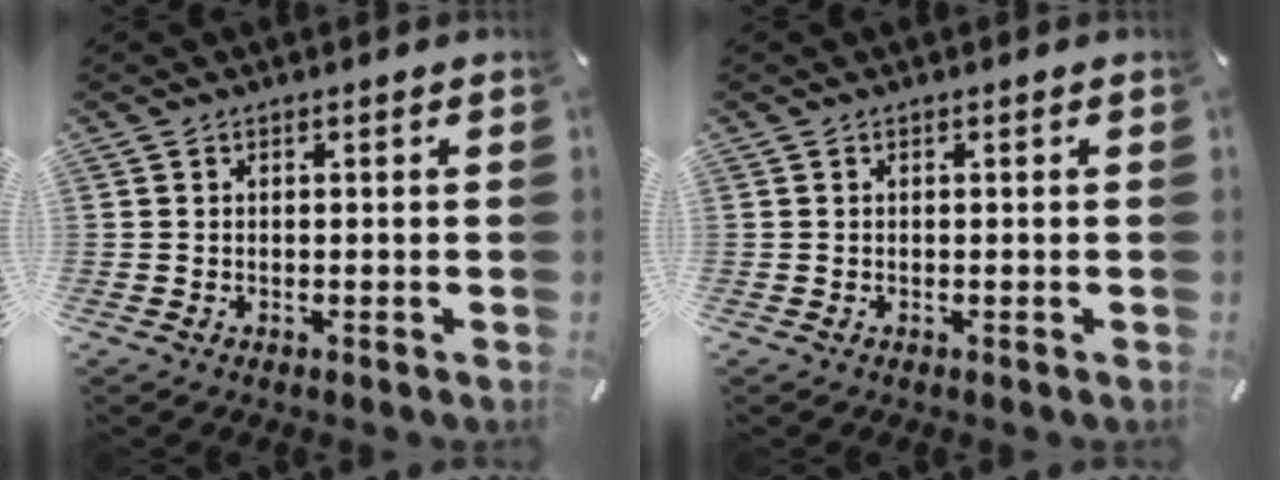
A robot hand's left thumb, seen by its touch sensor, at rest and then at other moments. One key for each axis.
{"total": 0.0}